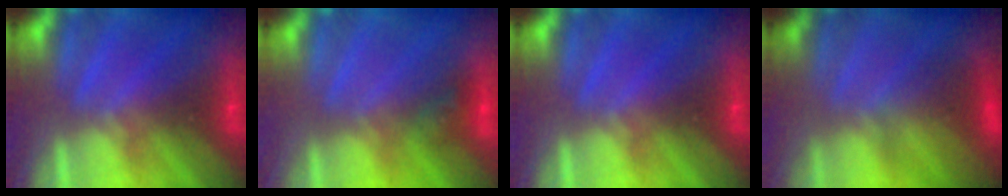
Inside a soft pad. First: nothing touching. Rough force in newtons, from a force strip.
{"total": 3.1}
{"total": 0.0}
{"total": 3.6}